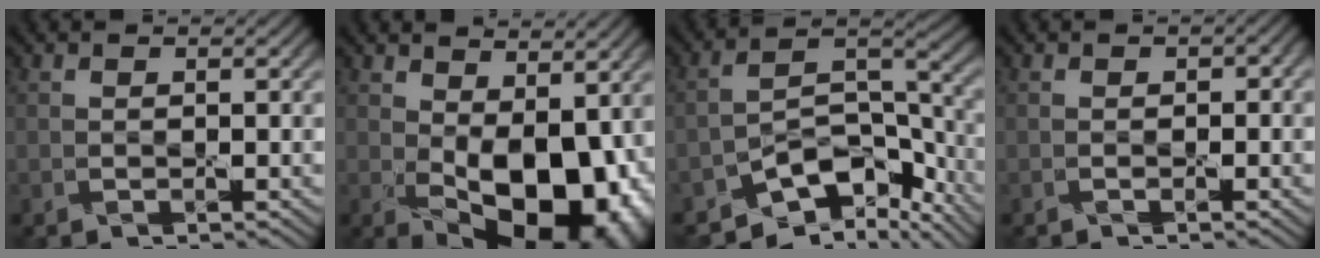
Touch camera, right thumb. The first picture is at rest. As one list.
[{"total": 14.7, "force": [-1.2, 8.5, 11.9], "torque": [-0.165, -0.036, 0.012]}, {"total": 11.0, "force": [-7.8, 5.0, 5.9], "torque": [-0.090, -0.009, -0.140]}, {"total": 1.3, "force": [-0.3, 0.8, 1.0], "torque": [-0.015, -0.006, -0.004]}]